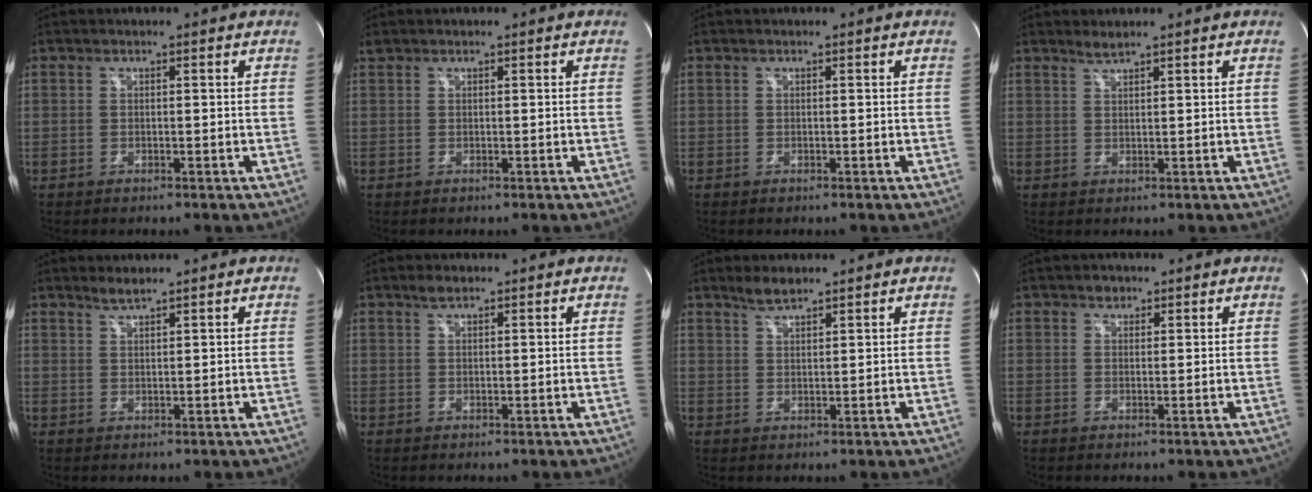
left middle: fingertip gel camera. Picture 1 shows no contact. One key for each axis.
{"total": 0.5, "fx": 0.5, "fy": 0.0, "fz": 0.0, "tx": -0.013, "ty": 0.011, "tz": 0.015}
{"total": 0.0}
{"total": 1.3, "fx": 1.3, "fy": -0.3, "fz": 0.3, "tx": -0.008, "ty": -0.002, "tz": 0.028}
{"total": 1.7, "fx": 1.6, "fy": -0.2, "fz": 0.5, "tx": -0.013, "ty": -0.001, "tz": 0.034}
{"total": 1.5, "fx": 1.2, "fy": 0.5, "fz": 0.8, "tx": -0.019, "ty": 0.002, "tz": 0.024}
{"total": 2.8, "fx": 2.5, "fy": 0.5, "fz": 1.1, "tx": -0.028, "ty": 0.002, "tz": 0.049}
{"total": 1.3, "fx": 0.9, "fy": 0.9, "fz": 0.3, "tx": -0.004, "ty": -0.003, "tz": 0.013}